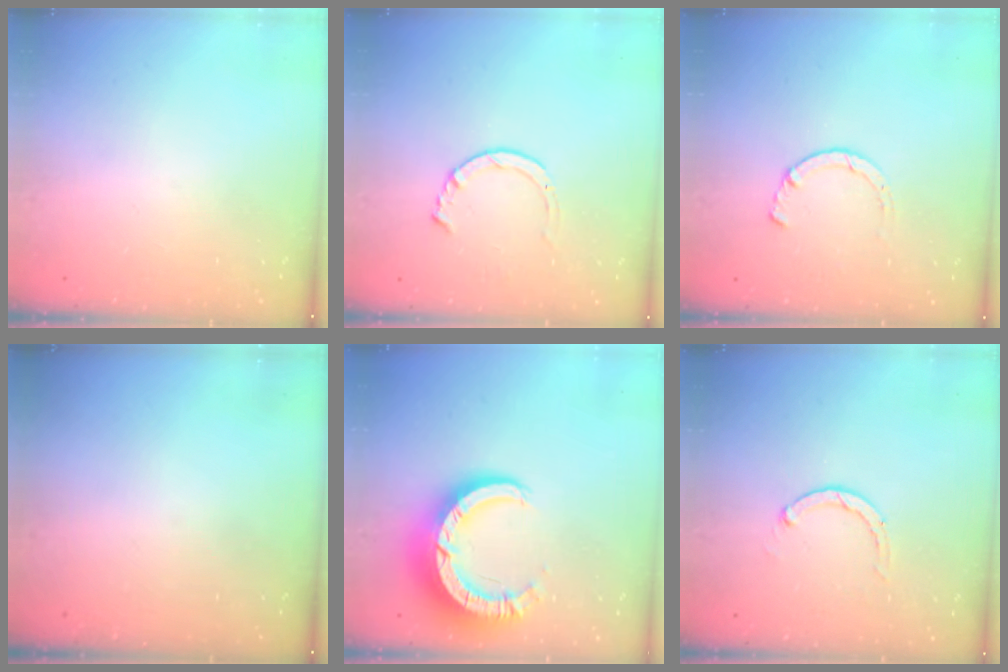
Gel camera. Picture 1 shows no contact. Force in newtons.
{"total": 3.5, "press": 3.5, "slide": 0.4}
{"total": 1.5, "press": 1.5, "slide": 0.3}
{"total": 0.0}
{"total": 12.0, "press": 11.9, "slide": 1.2}
{"total": 2.8, "press": 2.8, "slide": 0.5}